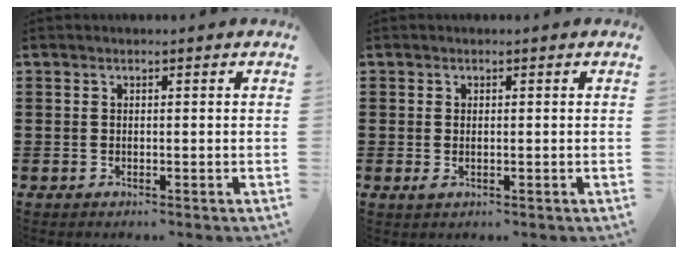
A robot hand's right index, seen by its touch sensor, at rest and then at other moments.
{"total": 1.0, "force": [0.0, 0.4, 0.9], "torque": [-0.026, -0.002, -0.002]}